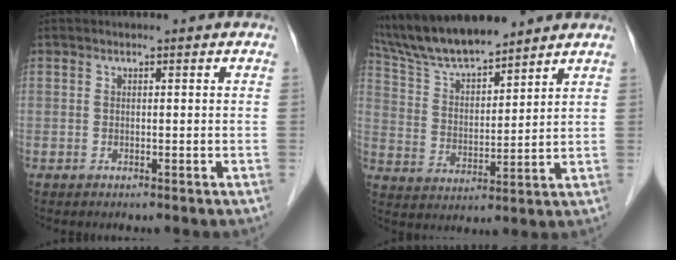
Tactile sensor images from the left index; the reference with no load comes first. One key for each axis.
{"total": 11.4, "fx": 10.4, "fy": 1.5, "fz": 4.5, "tx": -0.096, "ty": 0.010, "tz": 0.202}